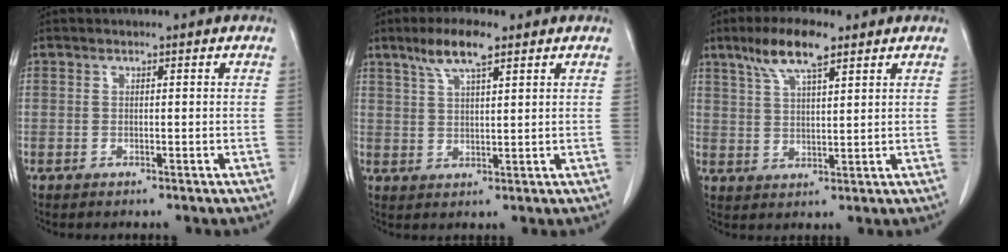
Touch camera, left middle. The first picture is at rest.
{"total": 6.2, "force": [4.1, 1.0, 4.5], "torque": [-0.092, 0.007, 0.076]}
{"total": 7.9, "force": [5.2, 1.6, 5.7], "torque": [-0.116, 0.013, 0.096]}